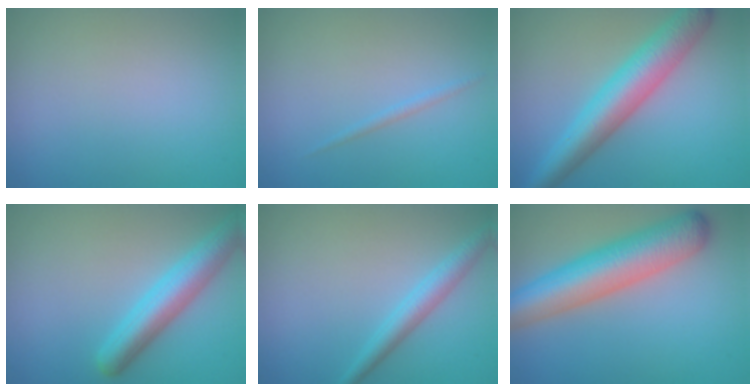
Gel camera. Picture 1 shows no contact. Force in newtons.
{"total": 0.7, "press": 0.7, "slide": 0.0}
{"total": 6.7, "press": 6.7, "slide": 0.2}
{"total": 4.8, "press": 4.8, "slide": 0.2}
{"total": 2.6, "press": 2.6, "slide": 0.1}
{"total": 8.1, "press": 8.1, "slide": 0.3}